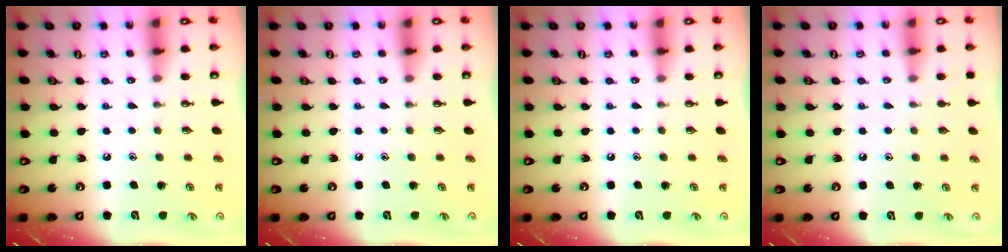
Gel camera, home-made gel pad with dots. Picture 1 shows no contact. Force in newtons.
{"total": 0.0}
{"total": 0.0}
{"total": 2.5, "press": 2.5, "slide": 0.3}